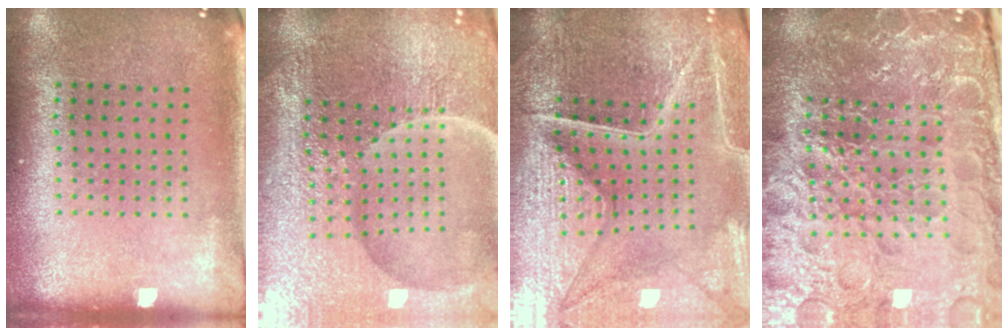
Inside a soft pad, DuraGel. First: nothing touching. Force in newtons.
{"total": 6.0, "press": 5.5, "slide": 2.4}
{"total": 5.4, "press": 5.1, "slide": 1.7}
{"total": 5.6, "press": 5.2, "slide": 2.1}